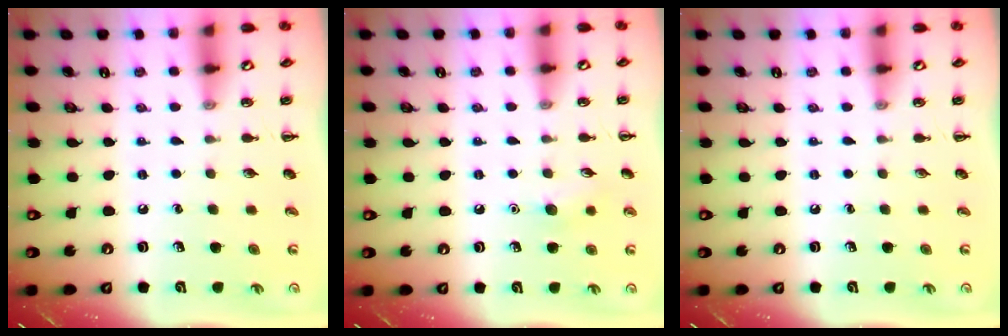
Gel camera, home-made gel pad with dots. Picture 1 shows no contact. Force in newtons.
{"total": 6.8, "press": 6.6, "slide": 1.8}
{"total": 0.0}